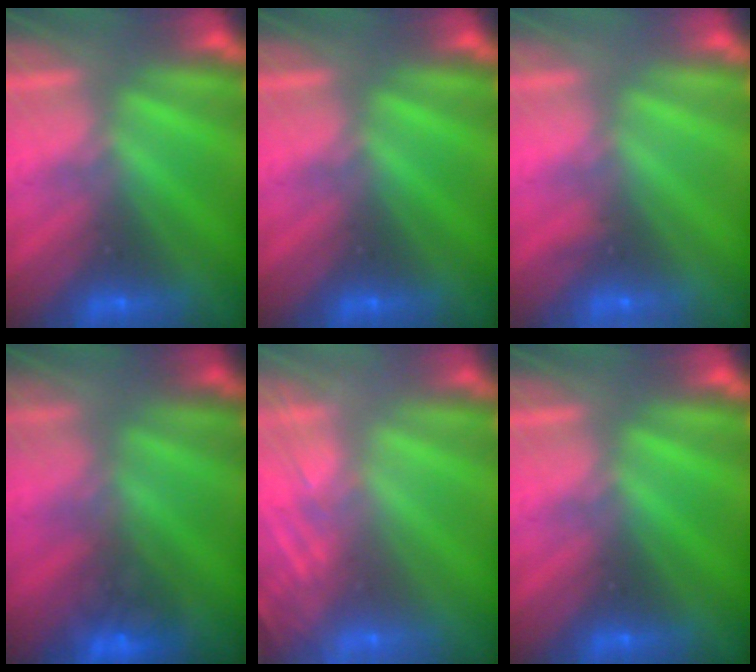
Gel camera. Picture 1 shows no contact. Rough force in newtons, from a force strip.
{"total": 0.0}
{"total": 2.3}
{"total": 4.6}
{"total": 8.3}
{"total": 0.0}